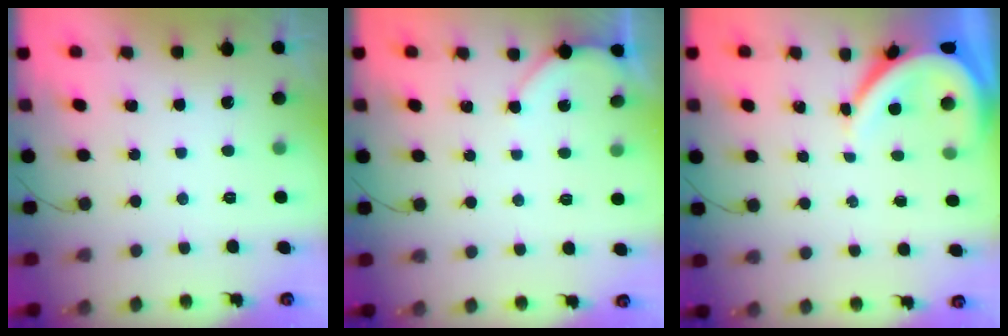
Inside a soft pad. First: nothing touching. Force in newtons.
{"total": 3.1, "press": 3.1, "slide": 0.2}
{"total": 8.0, "press": 7.9, "slide": 1.0}